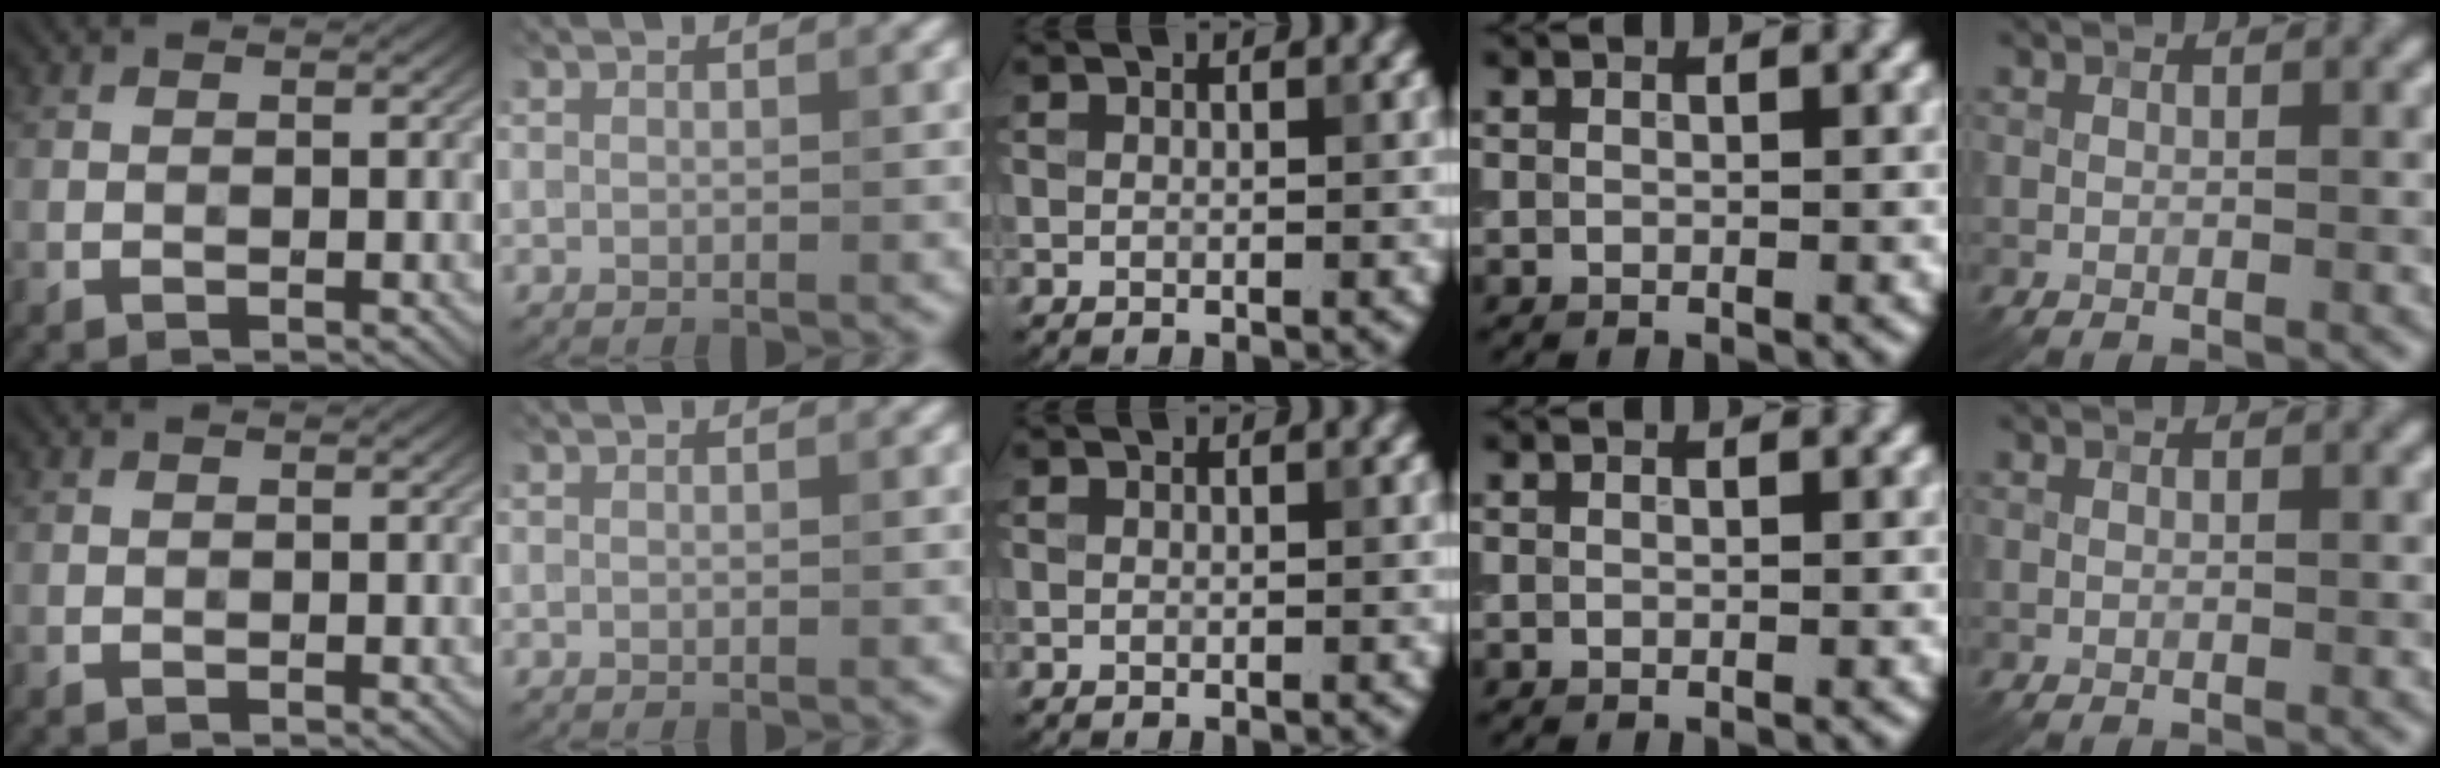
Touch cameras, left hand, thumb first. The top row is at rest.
{}